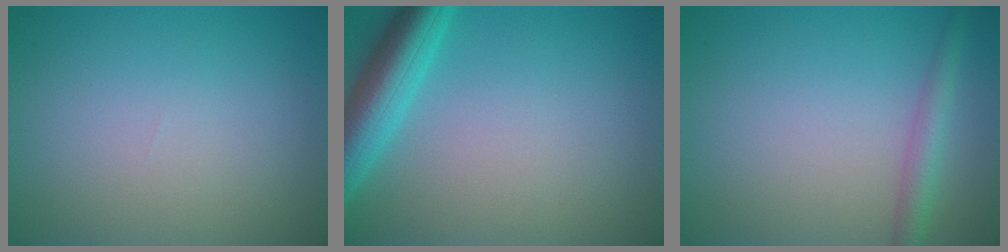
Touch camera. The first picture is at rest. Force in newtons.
{"total": 5.5, "press": 5.5, "slide": 0.3}
{"total": 2.3, "press": 2.3, "slide": 0.1}